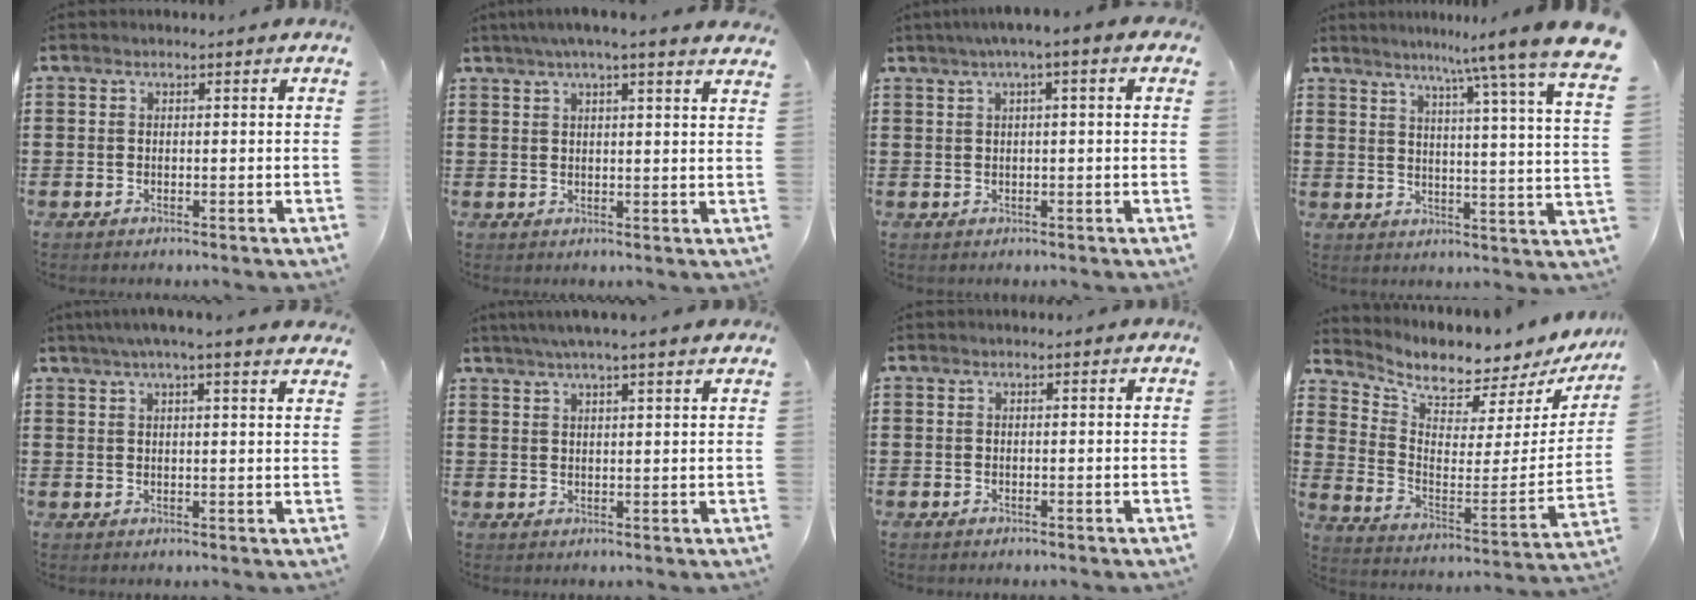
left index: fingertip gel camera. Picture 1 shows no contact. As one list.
[{"total": 3.5, "force": [2.6, -0.4, 2.3], "torque": [-0.052, -0.002, 0.044]}, {"total": 2.6, "force": [0.5, 0.0, 2.5], "torque": [-0.046, -0.001, 0.008]}, {"total": 7.9, "force": [6.8, -2.1, 3.5], "torque": [-0.084, -0.065, 0.105]}, {"total": 3.8, "force": [3.0, -0.4, 2.3], "torque": [-0.053, -0.003, 0.053]}, {"total": 3.9, "force": [3.2, -0.2, 2.2], "torque": [-0.051, 0.000, 0.056]}, {"total": 0.0}, {"total": 5.0, "force": [4.8, 0.6, 1.2], "torque": [-0.048, -0.064, 0.077]}]